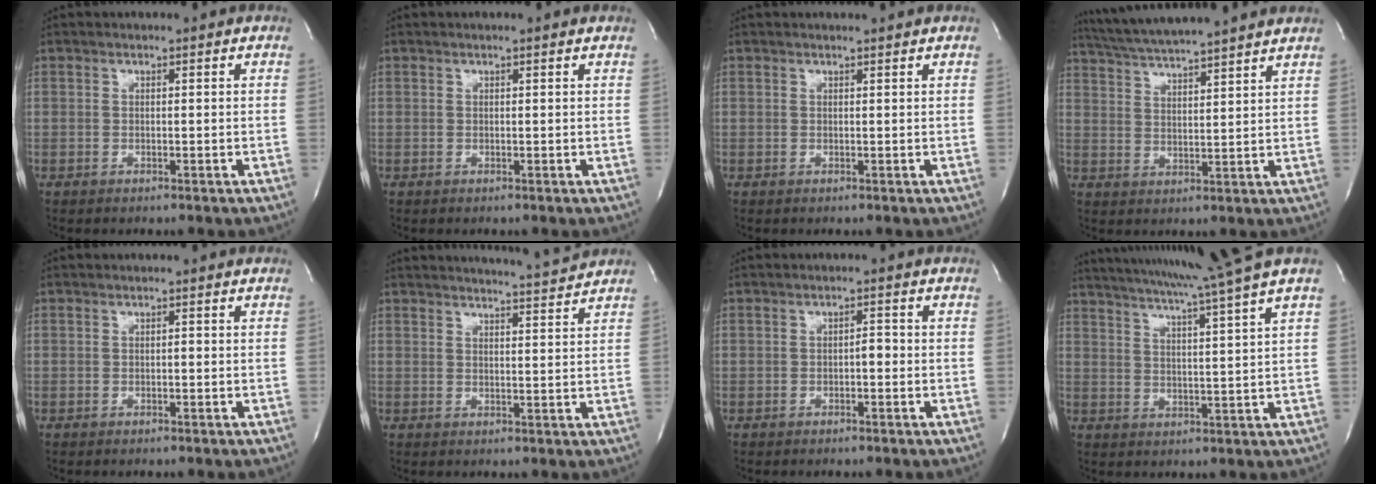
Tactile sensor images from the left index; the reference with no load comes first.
{"total": 1.3, "force": [1.3, -0.1, 0.5], "torque": [-0.015, 0.008, 0.014]}
{"total": 1.4, "force": [1.4, -0.3, 0.2], "torque": [-0.008, 0.000, 0.019]}
{"total": 15.4, "force": [13.8, -0.3, 6.8], "torque": [-0.127, 0.028, 0.205]}
{"total": 0.0}
{"total": 6.7, "force": [6.5, -1.2, 0.9], "torque": [-0.022, -0.009, 0.084]}
{"total": 1.3, "force": [-0.4, 0.5, 1.2], "torque": [-0.013, 0.005, -0.008]}
{"total": 15.2, "force": [12.5, -2.8, 8.2], "torque": [-0.140, -0.023, 0.171]}